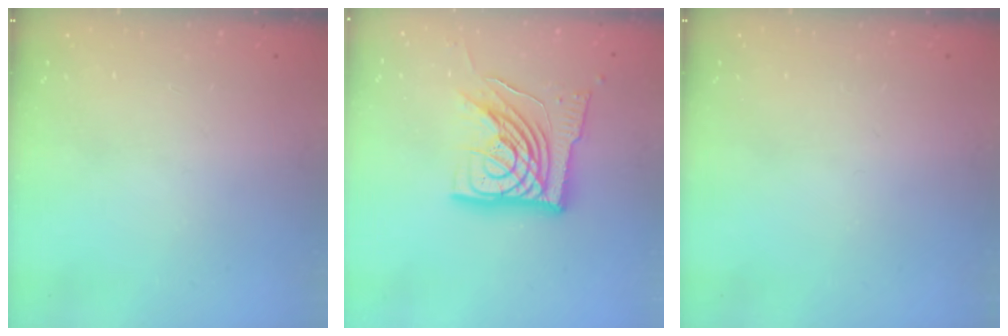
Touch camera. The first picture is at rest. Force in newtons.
{"total": 18.0, "press": 17.9, "slide": 1.8}
{"total": 0.0}